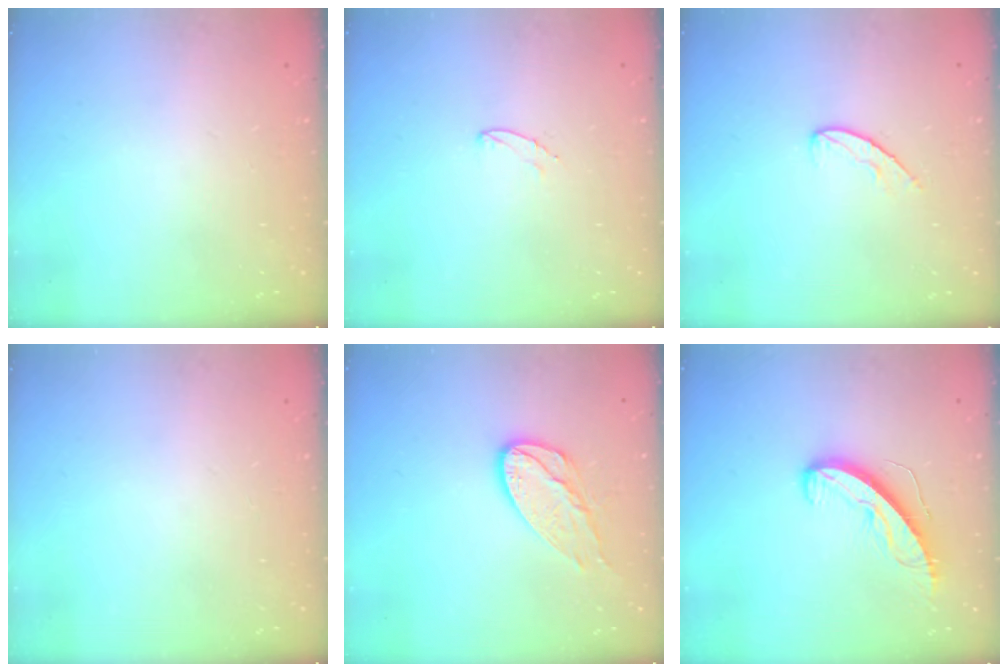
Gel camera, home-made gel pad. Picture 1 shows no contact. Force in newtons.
{"total": 5.0, "press": 5.0, "slide": 0.4}
{"total": 6.6, "press": 6.6, "slide": 0.6}
{"total": 0.0}
{"total": 10.9, "press": 10.9, "slide": 0.5}
{"total": 8.8, "press": 8.8, "slide": 0.3}